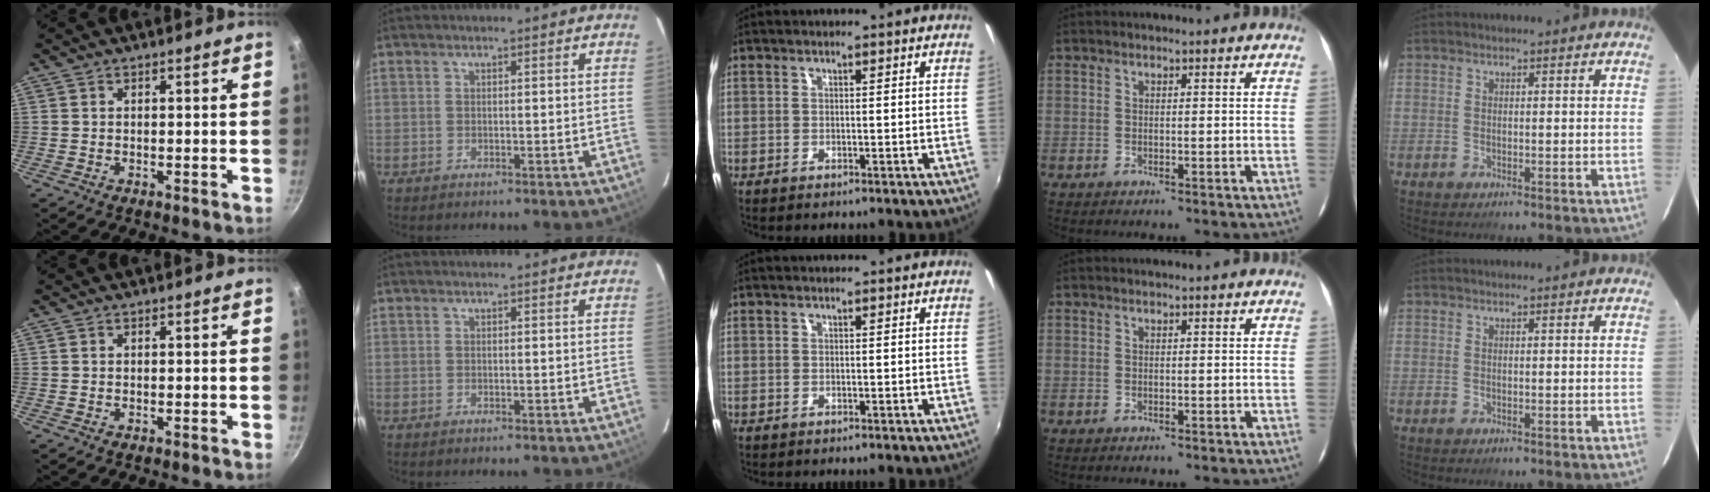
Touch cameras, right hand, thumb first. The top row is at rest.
{}